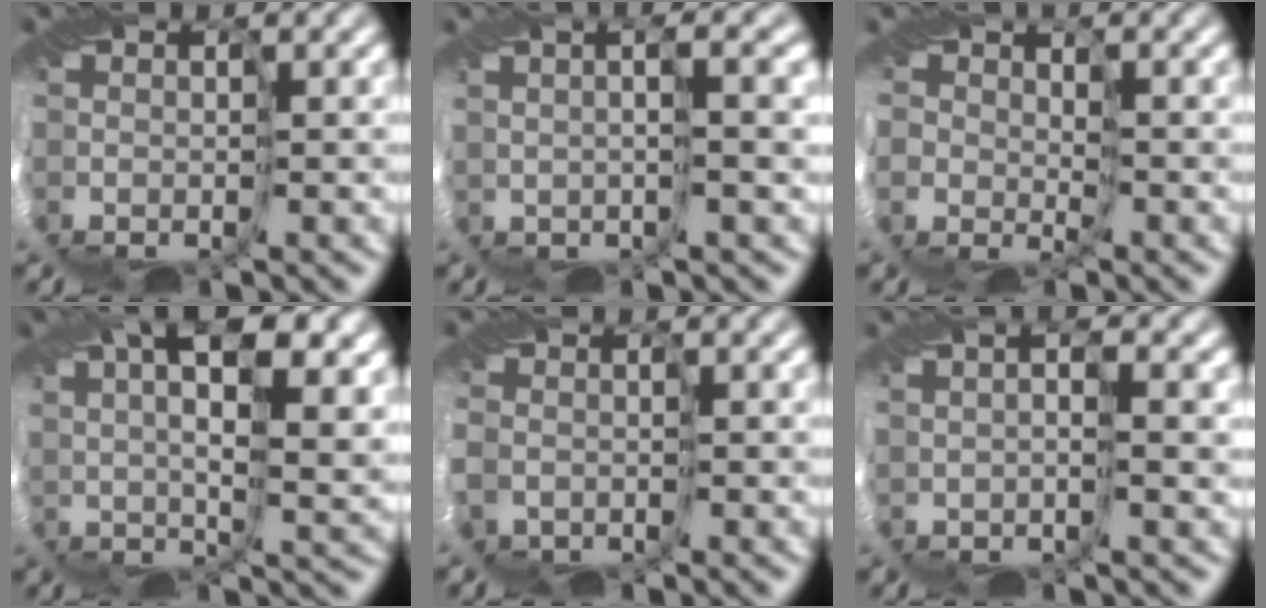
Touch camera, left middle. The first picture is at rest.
{"total": 3.6, "force": [1.4, 0.6, 3.2], "torque": [-0.031, 0.028, 0.009]}
{"total": 1.3, "force": [0.8, 0.7, -0.8], "torque": [0.006, -0.003, 0.020]}
{"total": 9.6, "force": [4.7, 3.0, 7.8], "torque": [-0.112, 0.014, 0.069]}
{"total": 5.5, "force": [-1.1, 4.8, 2.3], "torque": [-0.068, -0.012, -0.020]}
{"total": 1.2, "force": [0.9, -0.6, 0.5], "torque": [-0.004, 0.011, 0.015]}